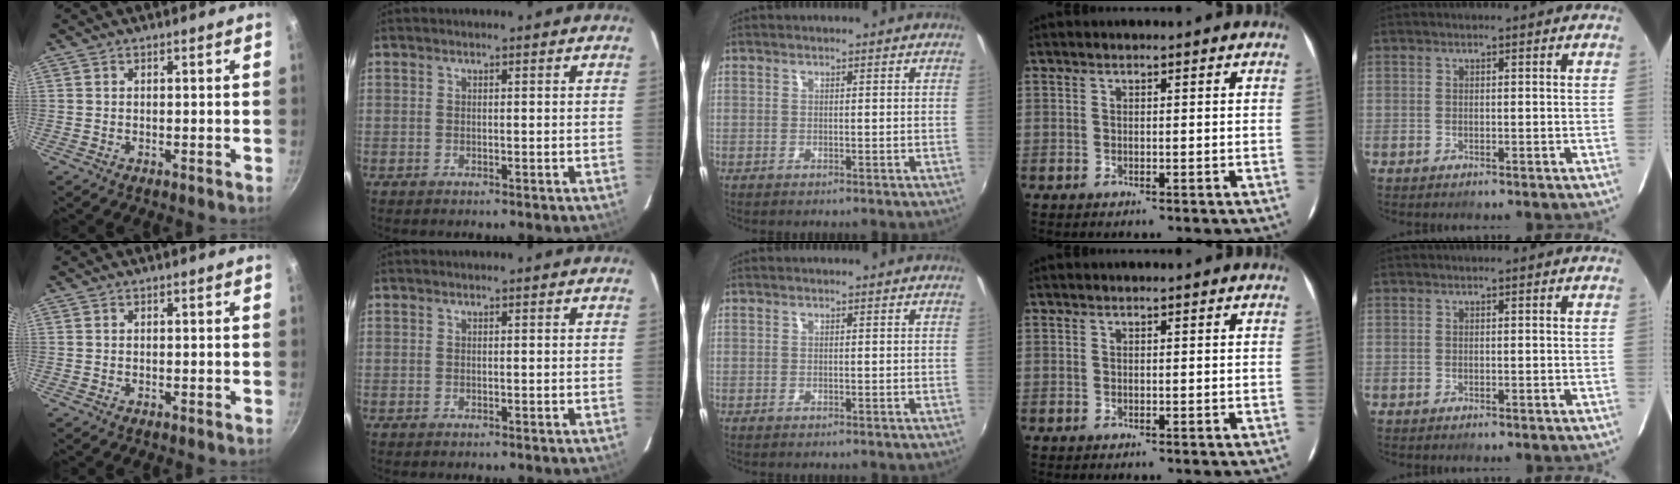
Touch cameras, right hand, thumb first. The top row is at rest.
{}